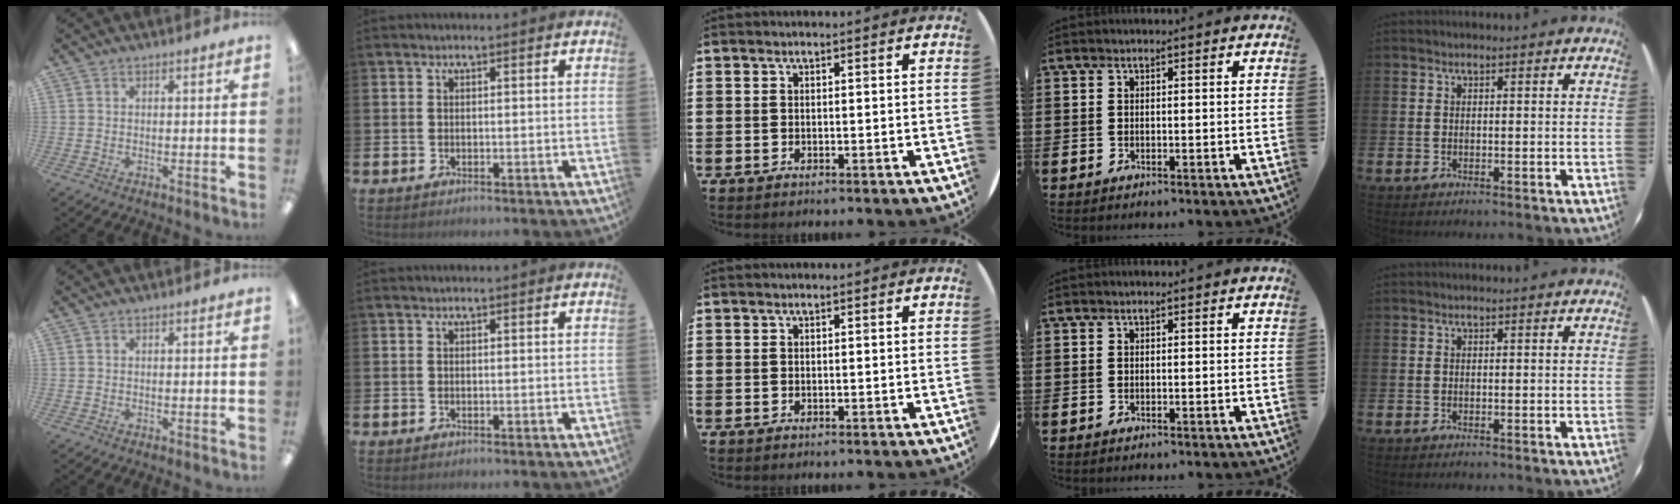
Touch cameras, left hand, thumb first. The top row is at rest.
{}